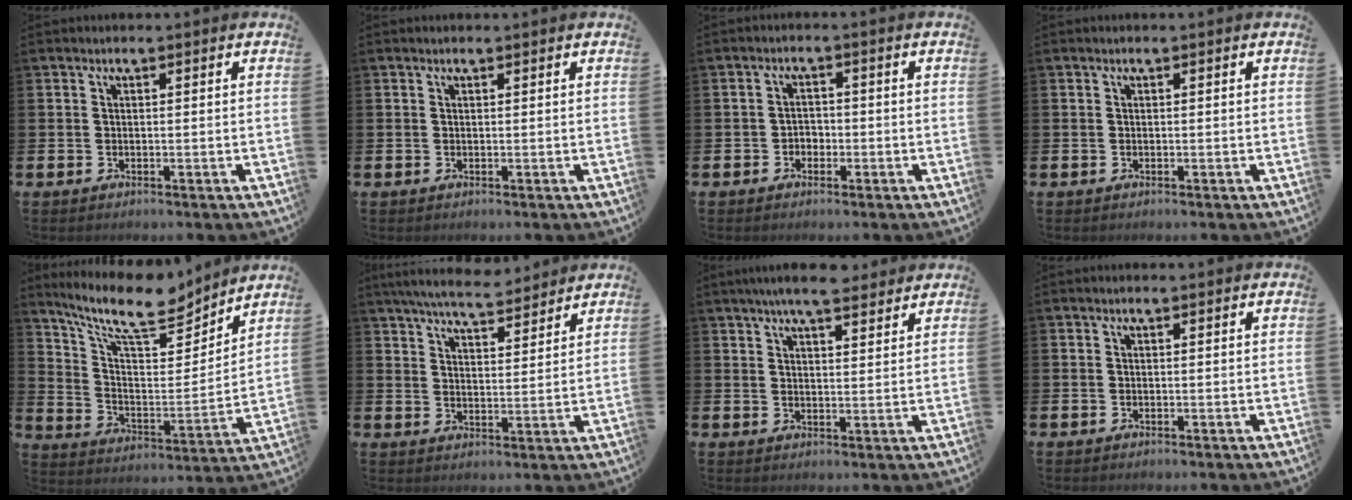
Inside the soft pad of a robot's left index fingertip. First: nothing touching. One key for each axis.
{"total": 0.0}
{"total": 1.9, "fx": -1.1, "fy": 1.5, "fz": 0.5, "tx": -0.011, "ty": 0.004, "tz": -0.025}
{"total": 0.0}
{"total": 11.1, "fx": 9.2, "fy": 3.2, "fz": 5.3, "tx": -0.133, "ty": -0.058, "tz": 0.156}
{"total": 6.5, "fx": 6.3, "fy": 0.8, "fz": 1.7, "tx": -0.049, "ty": -0.029, "tz": 0.113}
{"total": 5.8, "fx": 5.4, "fy": 0.9, "fz": 2.0, "tx": -0.043, "ty": -0.019, "tz": 0.096}
{"total": 0.0}